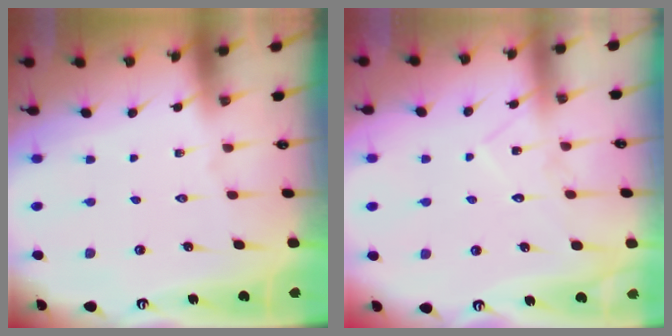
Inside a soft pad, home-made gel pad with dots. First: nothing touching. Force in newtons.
{"total": 8.2, "press": 8.2, "slide": 0.7}